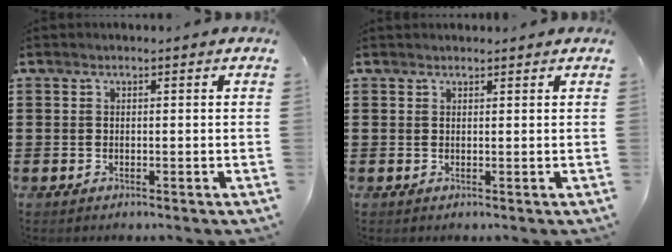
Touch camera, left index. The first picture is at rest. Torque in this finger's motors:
{"motor_torque": [0.00, 0.01, -0.10, -0.06]}